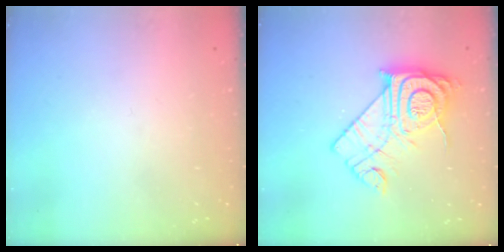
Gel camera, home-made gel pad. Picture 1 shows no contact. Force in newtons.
{"total": 15.9, "press": 15.9, "slide": 1.1}